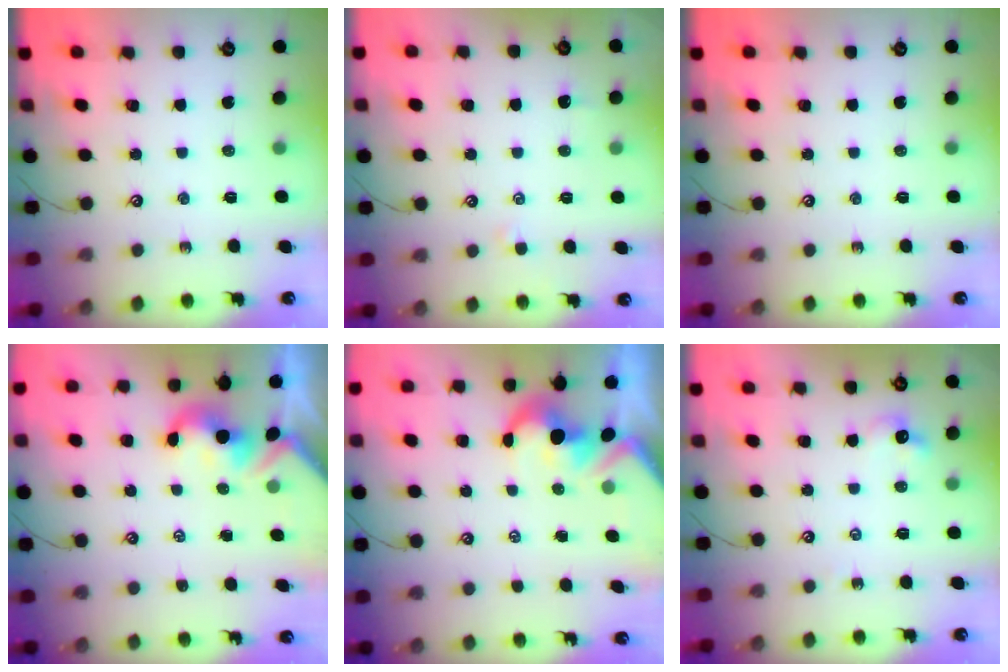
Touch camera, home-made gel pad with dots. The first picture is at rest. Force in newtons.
{"total": 1.4, "press": 1.3, "slide": 0.4}
{"total": 0.0}
{"total": 1.8, "press": 1.7, "slide": 0.6}
{"total": 3.2, "press": 3.0, "slide": 1.2}
{"total": 6.3, "press": 6.3, "slide": 0.8}